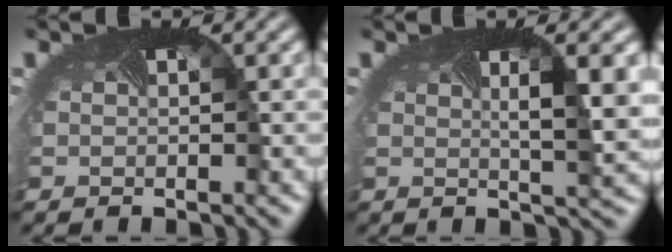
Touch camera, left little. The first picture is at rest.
{"total": 4.4, "force": [0.5, 0.7, 4.3], "torque": [-0.058, -0.003, 0.006]}